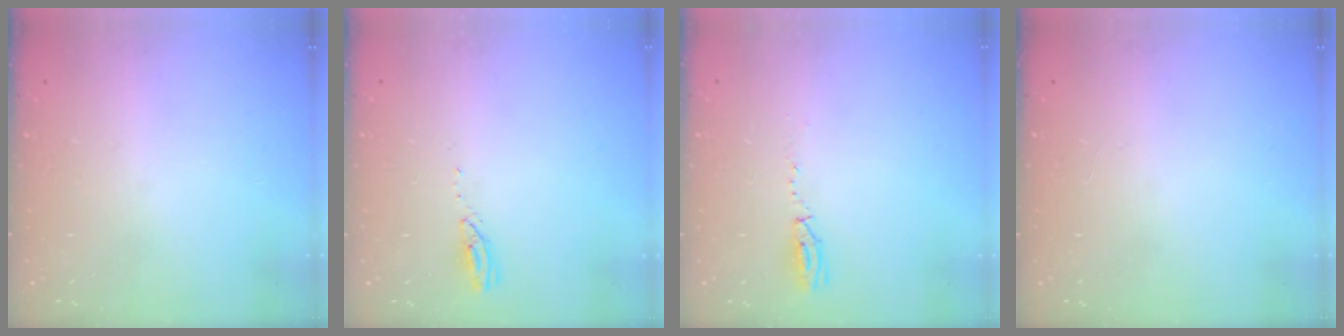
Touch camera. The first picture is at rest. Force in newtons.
{"total": 2.9, "press": 2.8, "slide": 0.4}
{"total": 11.2, "press": 4.4, "slide": 10.3}
{"total": 0.0}